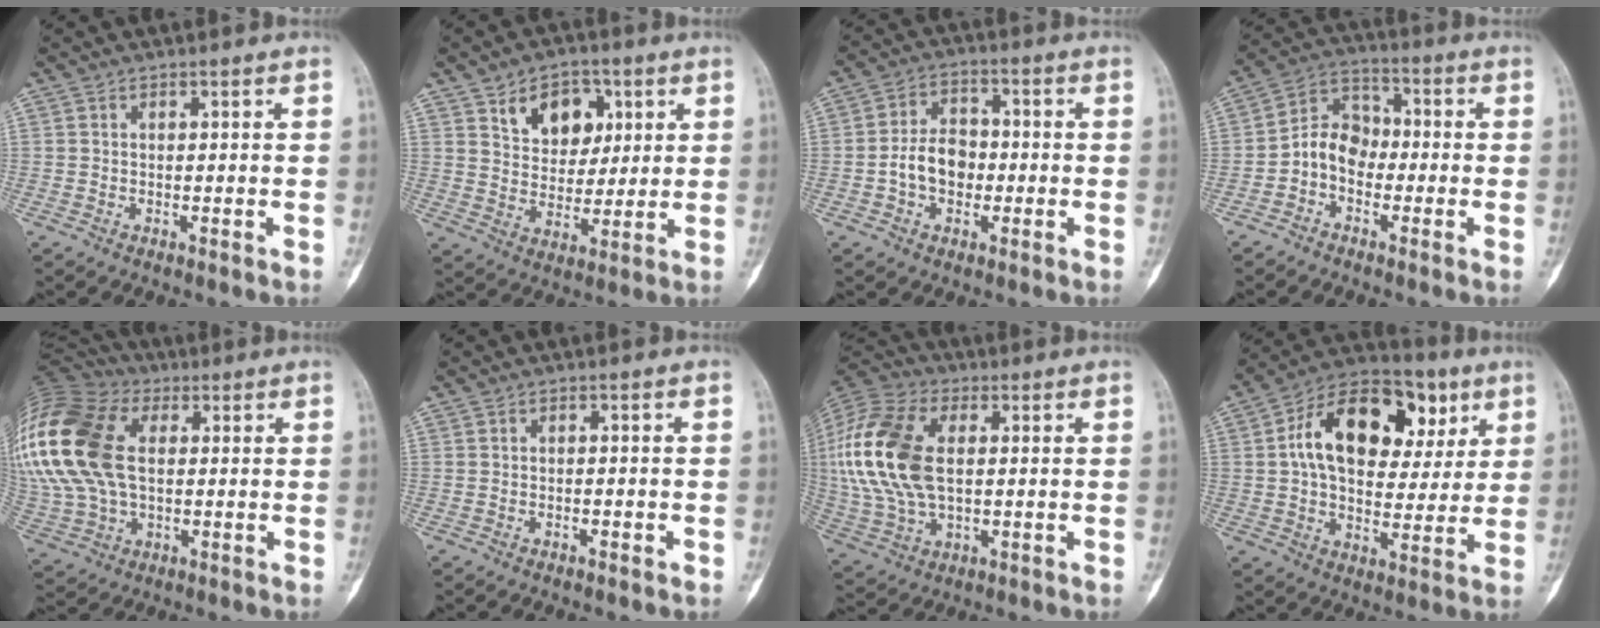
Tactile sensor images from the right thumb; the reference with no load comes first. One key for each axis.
{"total": 11.0, "fx": 4.7, "fy": 7.6, "fz": 6.3, "tx": -0.055, "ty": -0.021, "tz": 0.079}
{"total": 7.9, "fx": -1.5, "fy": 5.7, "fz": 5.3, "tx": -0.073, "ty": 0.025, "tz": -0.033}
{"total": 7.7, "fx": -2.2, "fy": 6.0, "fz": 4.4, "tx": -0.055, "ty": 0.037, "tz": -0.057}
{"total": 28.8, "fx": 5.1, "fy": 18.8, "fz": 21.2, "tx": -0.519, "ty": 0.035, "tz": 0.104}
{"total": 1.3, "fx": -0.6, "fy": 0.5, "fz": 1.1, "tx": -0.022, "ty": 0.008, "tz": -0.007}
{"total": 20.2, "fx": 2.1, "fy": 12.1, "fz": 16.1, "tx": -0.354, "ty": 0.004, "tz": 0.041}
{"total": 21.0, "fx": 6.3, "fy": 13.1, "fz": 15.1, "tx": -0.204, "ty": 0.013, "tz": 0.092}